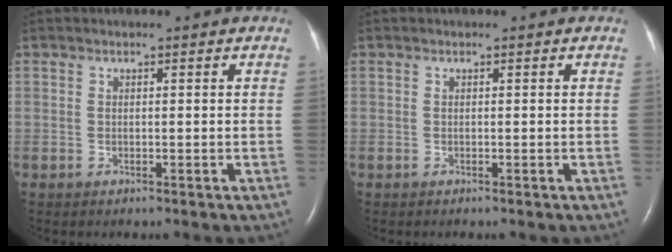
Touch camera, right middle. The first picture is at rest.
{"total": 0.0}